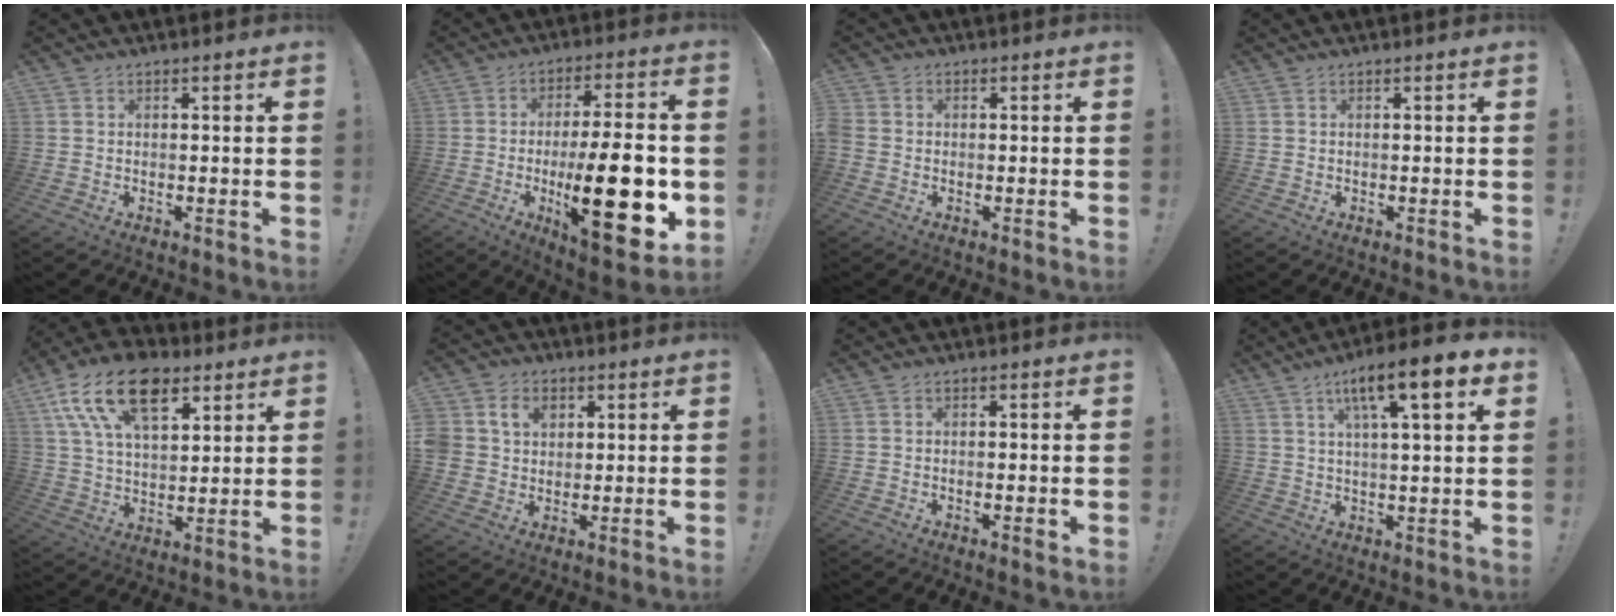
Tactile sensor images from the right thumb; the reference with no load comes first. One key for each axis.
{"total": 24.7, "fx": -4.5, "fy": 7.6, "fz": 23.1, "tx": -0.361, "ty": -0.003, "tz": -0.061}
{"total": 1.9, "fx": -0.6, "fy": 1.6, "fz": 0.9, "tx": -0.020, "ty": 0.010, "tz": -0.009}
{"total": 0.0}
{"total": 19.4, "fx": 10.2, "fy": 10.7, "fz": 12.5, "tx": -0.219, "ty": -0.046, "tz": 0.183}
{"total": 8.6, "fx": 3.1, "fy": 7.2, "fz": 3.5, "tx": -0.073, "ty": -0.001, "tz": 0.064}
{"total": 1.5, "fx": 0.0, "fy": 0.1, "fz": 1.5, "tx": -0.016, "ty": -0.004, "tz": -0.002}
{"total": 11.5, "fx": 5.1, "fy": 2.0, "fz": 10.1, "tx": -0.155, "ty": -0.020, "tz": 0.076}